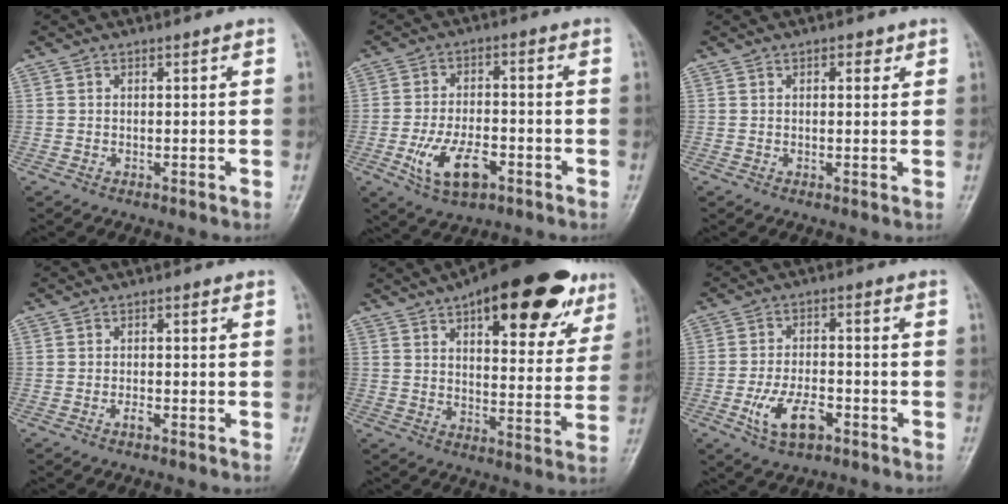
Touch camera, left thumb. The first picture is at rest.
{"total": 10.0, "force": [-4.1, 5.2, 7.6], "torque": [-0.136, 0.017, -0.069]}
{"total": 2.0, "force": [1.0, 1.2, 1.2], "torque": [-0.002, 0.001, 0.010]}
{"total": 1.5, "force": [-0.9, 0.6, 1.0], "torque": [-0.016, 0.010, -0.020]}
{"total": 23.4, "force": [13.3, 9.5, 16.8], "torque": [-0.191, -0.020, 0.185]}
{"total": 7.7, "force": [-3.6, 3.9, 5.5], "torque": [-0.099, 0.021, -0.064]}